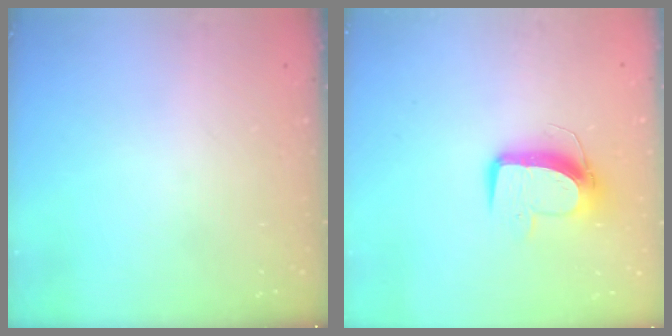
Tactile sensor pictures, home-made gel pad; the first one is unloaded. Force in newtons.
{"total": 9.8, "press": 9.8, "slide": 0.5}